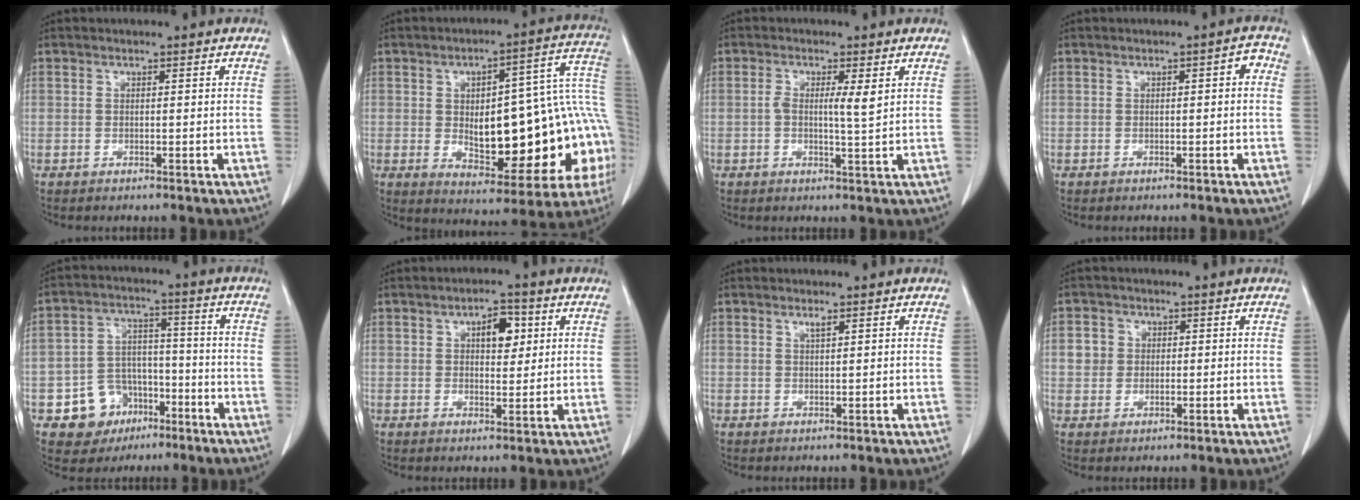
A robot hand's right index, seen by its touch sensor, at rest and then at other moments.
{"total": 24.3, "force": [-2.8, 8.1, 22.7], "torque": [-0.231, 0.041, -0.011]}
{"total": 3.6, "force": [0.7, 0.3, 3.6], "torque": [-0.066, 0.002, 0.009]}
{"total": 1.7, "force": [0.1, 0.5, 1.7], "torque": [-0.018, 0.007, -0.001]}
{"total": 8.9, "force": [-4.1, 7.6, 2.4], "torque": [-0.036, 0.020, -0.055]}
{"total": 4.9, "force": [1.7, 2.3, 4.0], "torque": [-0.061, 0.008, 0.027]}
{"total": 0.9, "force": [0.6, -0.1, 0.6], "torque": [-0.013, -0.001, 0.013]}
{"total": 3.3, "force": [0.5, 3.1, 0.9], "torque": [-0.009, 0.009, 0.009]}